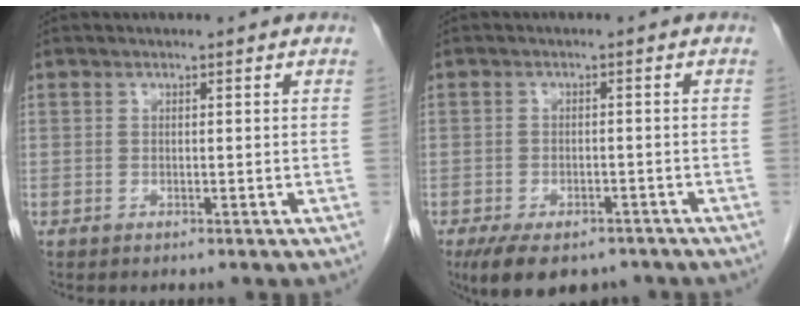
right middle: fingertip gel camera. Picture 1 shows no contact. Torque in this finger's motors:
{"motor_torque": [1.03, -0.83, 0.32, 0.09]}